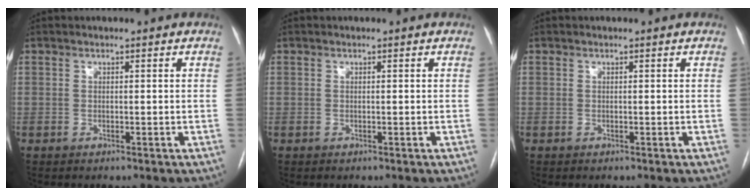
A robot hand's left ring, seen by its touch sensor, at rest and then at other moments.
{"total": 0.0}
{"total": 0.0}